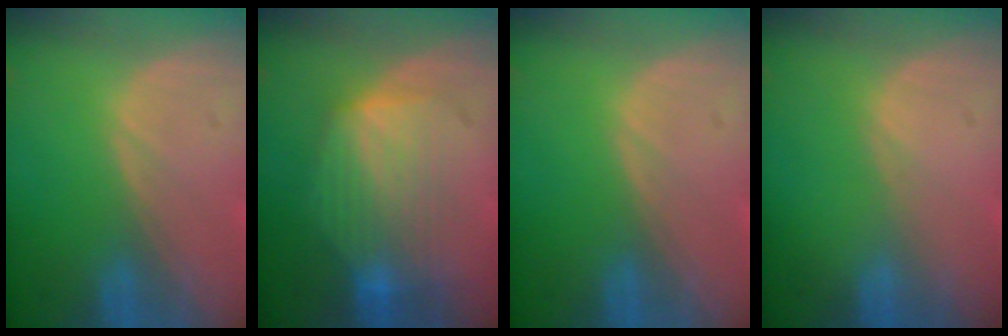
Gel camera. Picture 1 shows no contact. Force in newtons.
{"total": 7.5, "press": 7.3, "slide": 1.7}
{"total": 0.0}
{"total": 0.0}